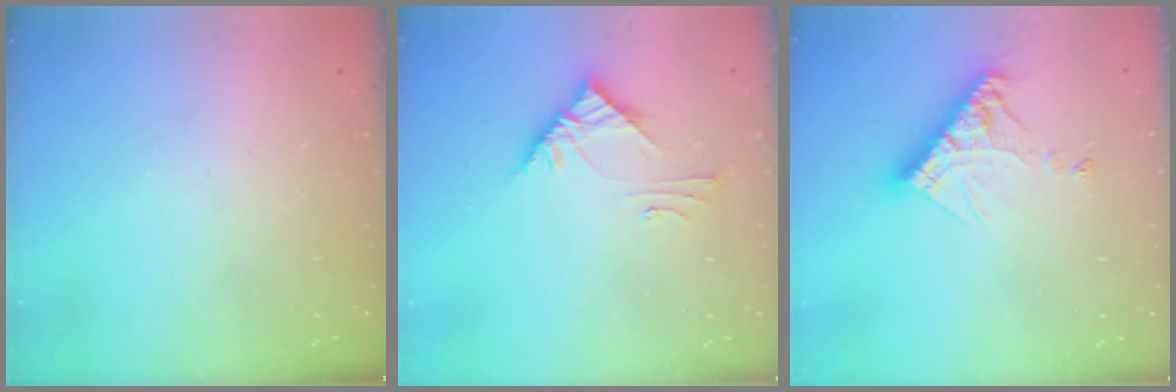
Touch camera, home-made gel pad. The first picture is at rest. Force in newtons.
{"total": 6.2, "press": 6.2, "slide": 0.1}
{"total": 11.3, "press": 11.2, "slide": 1.0}